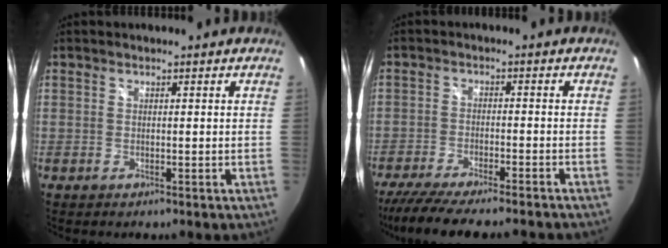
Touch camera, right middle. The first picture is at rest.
{"total": 13.8, "force": [-12.0, 1.1, 6.7], "torque": [-0.140, -0.033, -0.188]}